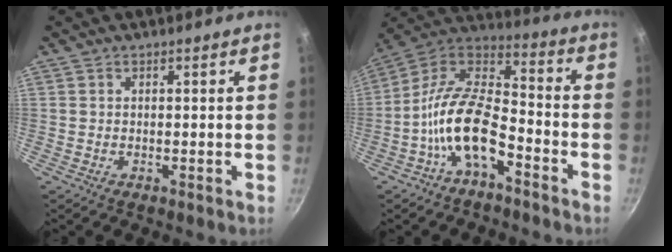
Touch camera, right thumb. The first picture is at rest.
{"total": 15.3, "force": [-6.6, 7.6, 11.5], "torque": [-0.201, 0.066, -0.147]}